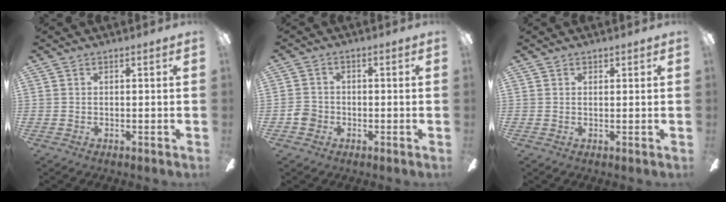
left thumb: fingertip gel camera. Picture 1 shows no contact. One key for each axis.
{"total": 3.6, "fx": -1.5, "fy": 3.0, "fz": 1.1, "tx": -0.023, "ty": 0.006, "tz": -0.027}
{"total": 1.0, "fx": 0.9, "fy": 0.5, "fz": 0.0, "tx": 0.008, "ty": -0.004, "tz": 0.015}